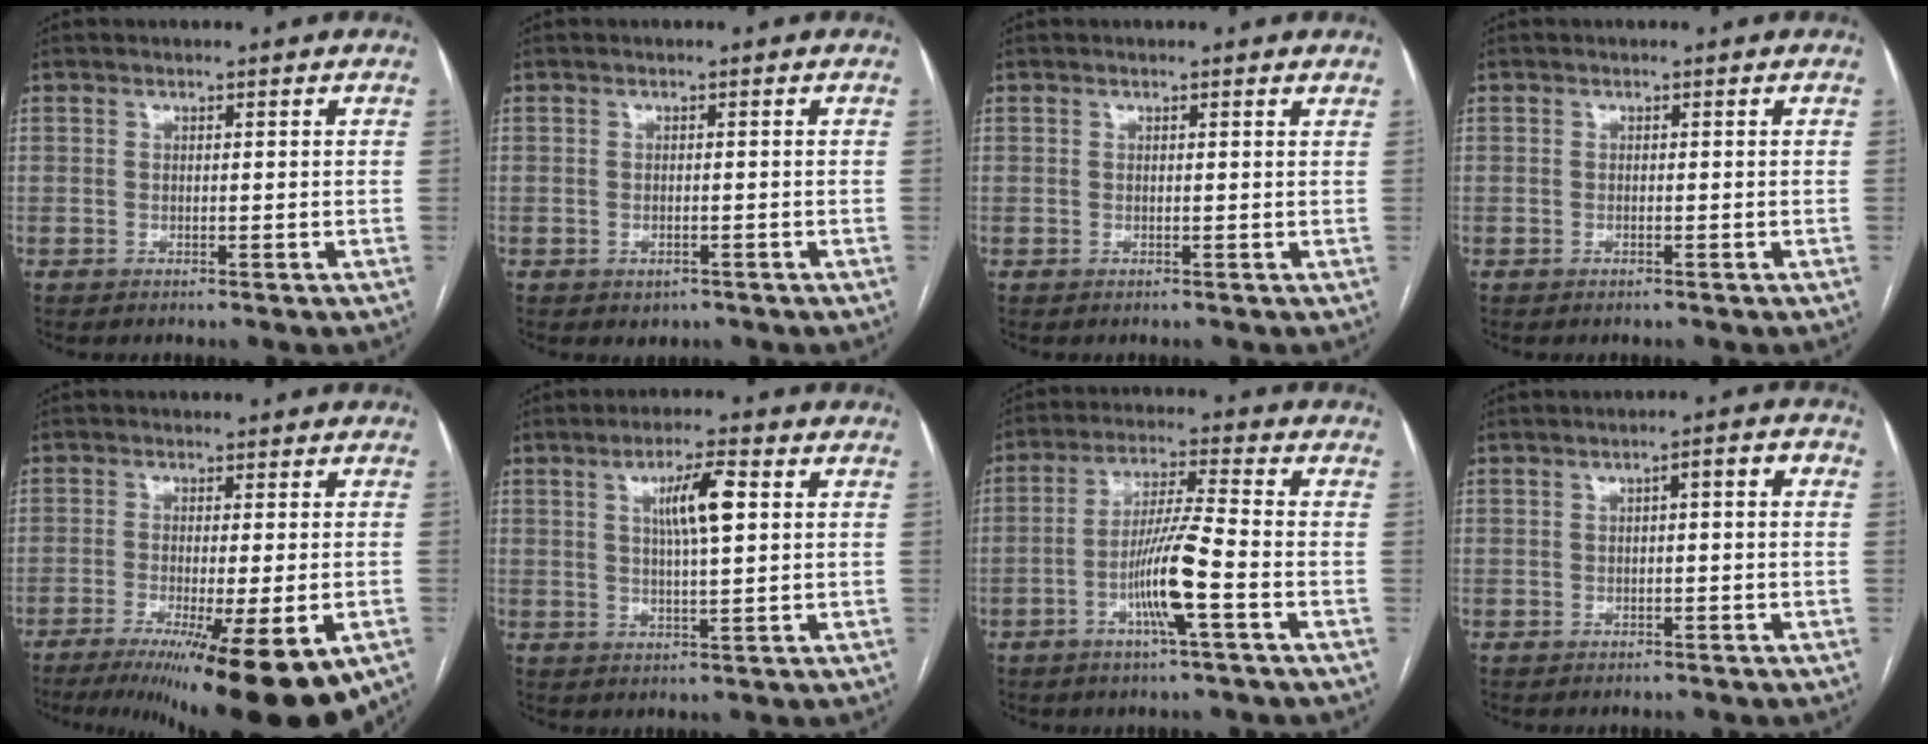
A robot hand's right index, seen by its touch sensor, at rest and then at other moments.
{"total": 1.5, "force": [-0.7, 1.1, 0.7], "torque": [-0.009, 0.001, 0.000]}
{"total": 1.1, "force": [1.0, 0.1, 0.4], "torque": [-0.010, -0.001, 0.005]}
{"total": 0.0}
{"total": 17.8, "force": [-10.9, 1.7, 14.0], "torque": [-0.152, -0.040, -0.159]}
{"total": 7.0, "force": [1.9, 1.0, 6.7], "torque": [-0.119, 0.008, 0.035]}
{"total": 9.6, "force": [-3.5, -0.2, 8.9], "torque": [-0.174, -0.001, -0.067]}
{"total": 3.4, "force": [0.3, 0.9, 3.3], "torque": [-0.043, 0.020, 0.002]}